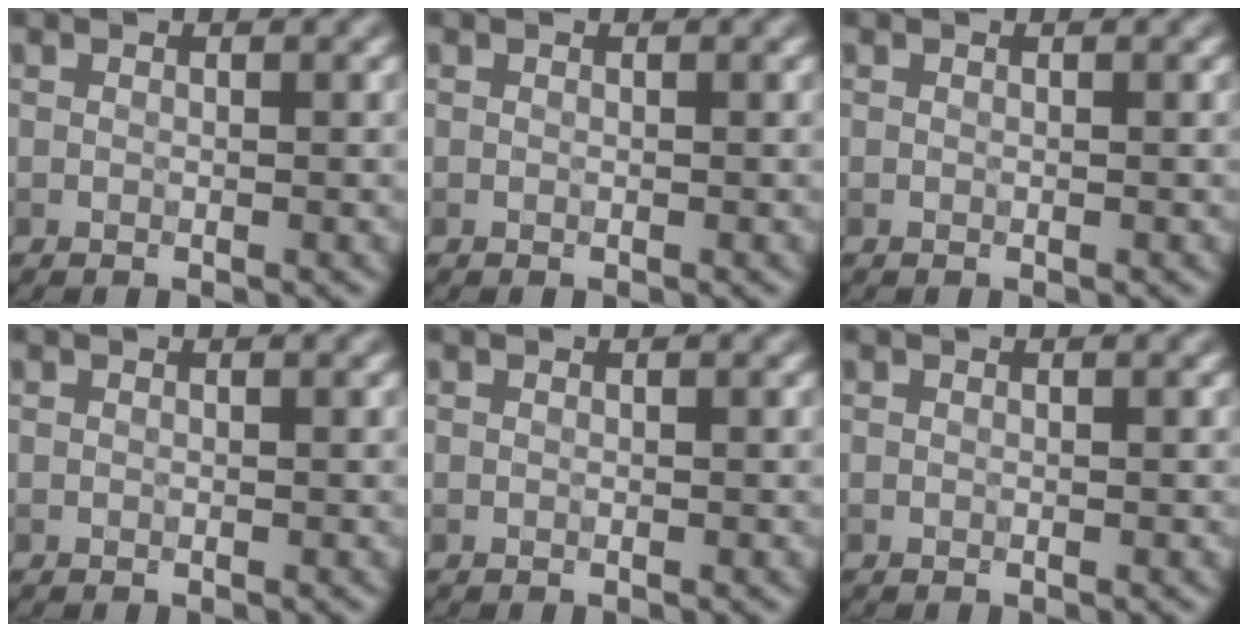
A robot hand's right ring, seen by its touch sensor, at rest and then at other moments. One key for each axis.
{"total": 0.0}
{"total": 0.0}
{"total": 0.0}
{"total": 0.0}
{"total": 0.0}